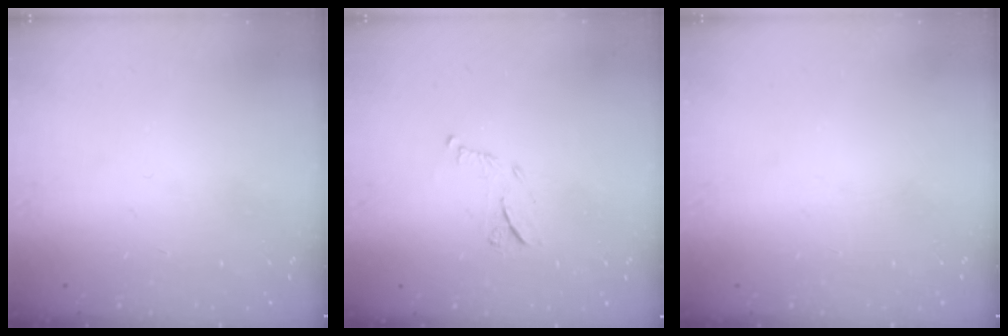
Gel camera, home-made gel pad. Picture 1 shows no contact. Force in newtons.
{"total": 7.5, "press": 7.4, "slide": 0.3}
{"total": 0.0}